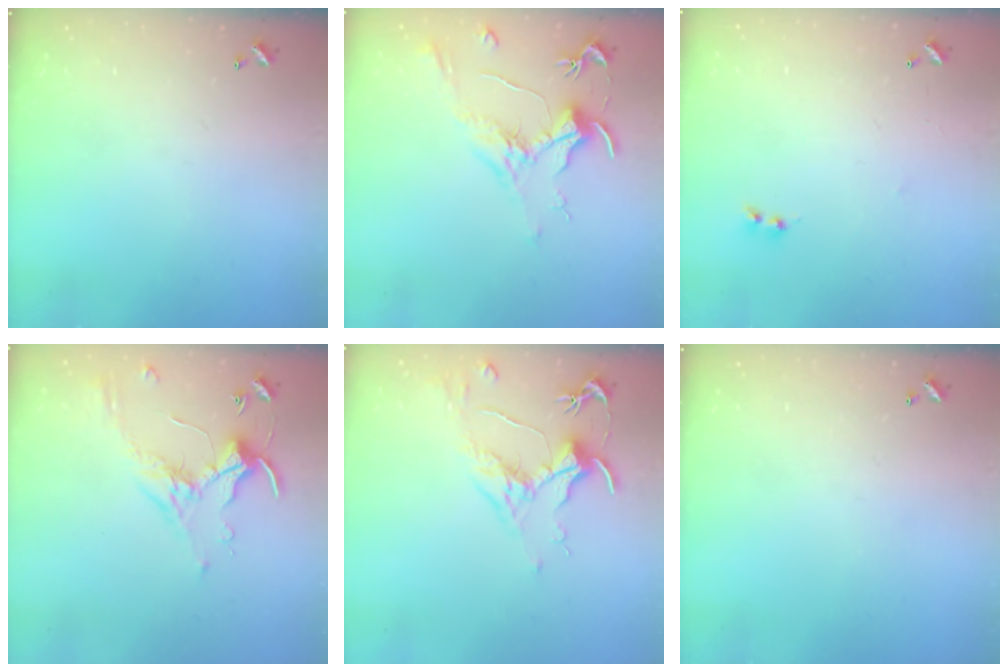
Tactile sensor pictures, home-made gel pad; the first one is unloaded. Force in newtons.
{"total": 1.8, "press": 1.6, "slide": 0.9}
{"total": 1.8, "press": 1.8, "slide": 0.3}
{"total": 0.7, "press": 0.6, "slide": 0.4}
{"total": 1.6, "press": 1.4, "slide": 0.9}
{"total": 0.0}